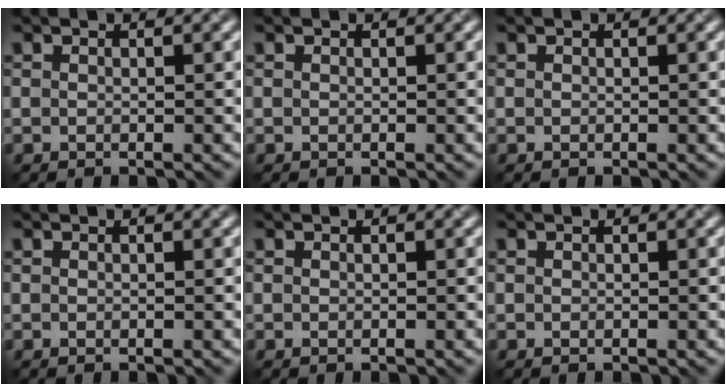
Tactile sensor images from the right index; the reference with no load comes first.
{"total": 0.0}
{"total": 0.0}
{"total": 0.0}
{"total": 0.0}
{"total": 0.0}